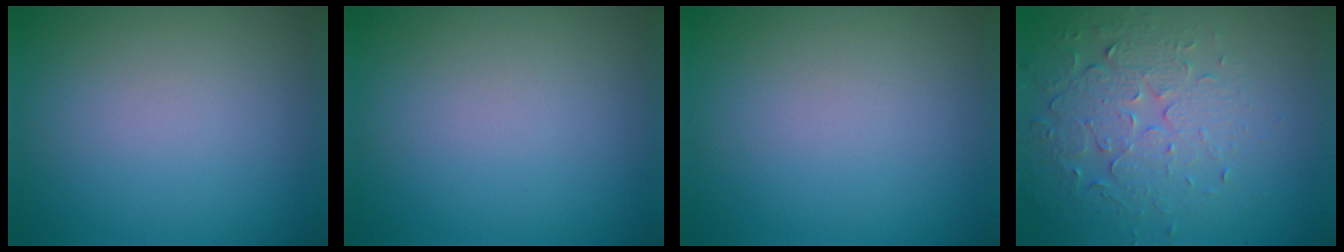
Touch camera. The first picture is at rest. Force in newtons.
{"total": 0.0}
{"total": 0.0}
{"total": 5.2, "press": 3.7, "slide": 3.7}